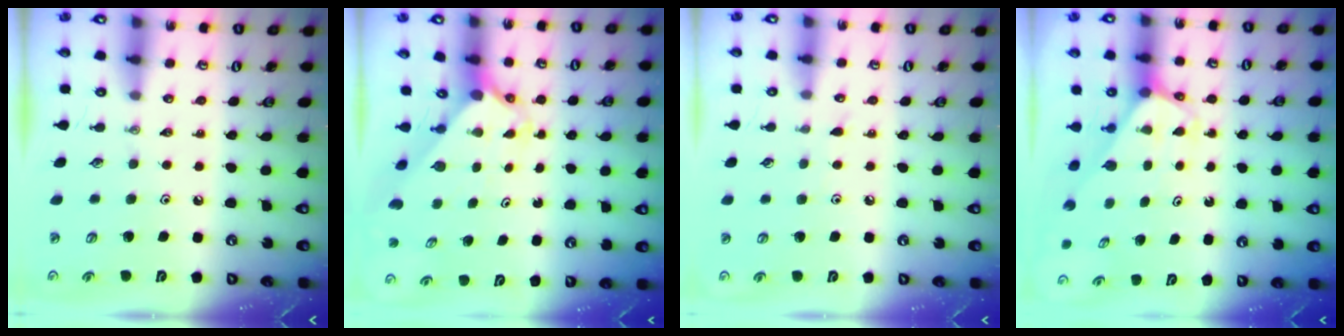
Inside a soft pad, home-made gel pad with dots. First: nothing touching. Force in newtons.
{"total": 2.1, "press": 2.1, "slide": 0.1}
{"total": 3.7, "press": 3.7, "slide": 0.4}
{"total": 2.7, "press": 2.7, "slide": 0.2}